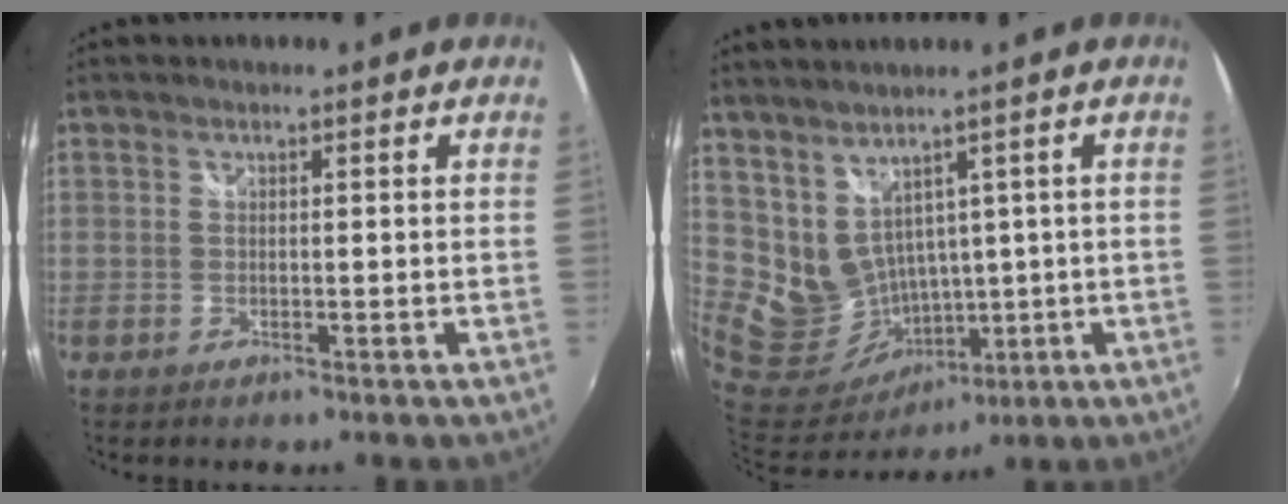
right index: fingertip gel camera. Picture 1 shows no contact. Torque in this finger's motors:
{"motor_torque": [0.68, 0.65, 0.08, 0.03]}